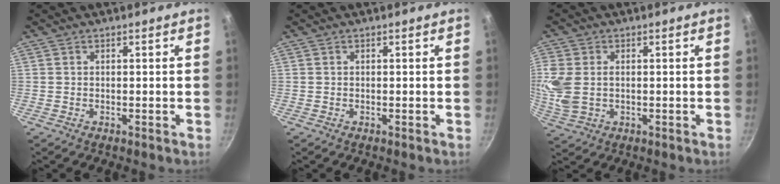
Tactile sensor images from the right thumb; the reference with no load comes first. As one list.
[{"total": 0.0}, {"total": 8.0, "force": [0.2, 5.6, 5.7], "torque": [-0.131, -0.002, 0.006]}]